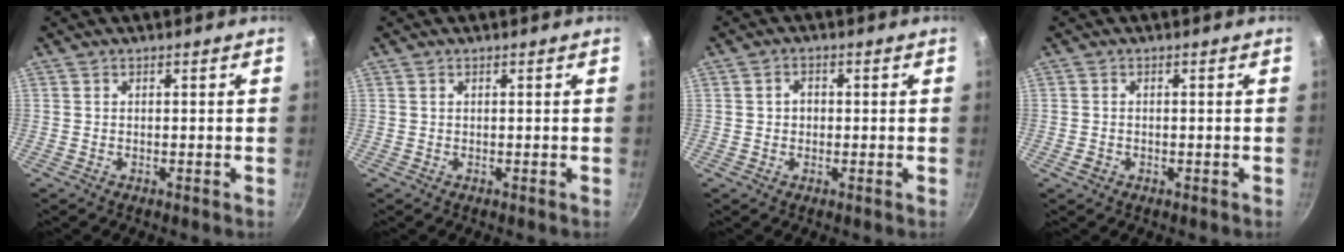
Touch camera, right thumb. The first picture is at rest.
{"total": 0.0}
{"total": 2.4, "force": [0.1, 2.0, 1.4], "torque": [-0.013, 0.007, -0.001]}
{"total": 1.5, "force": [-0.7, 1.1, 0.8], "torque": [-0.018, 0.006, -0.011]}